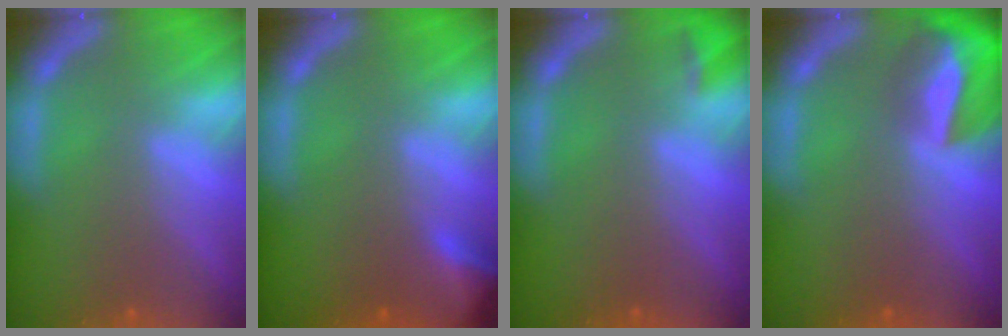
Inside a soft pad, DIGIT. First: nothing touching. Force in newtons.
{"total": 2.9}
{"total": 1.4}
{"total": 8.5}